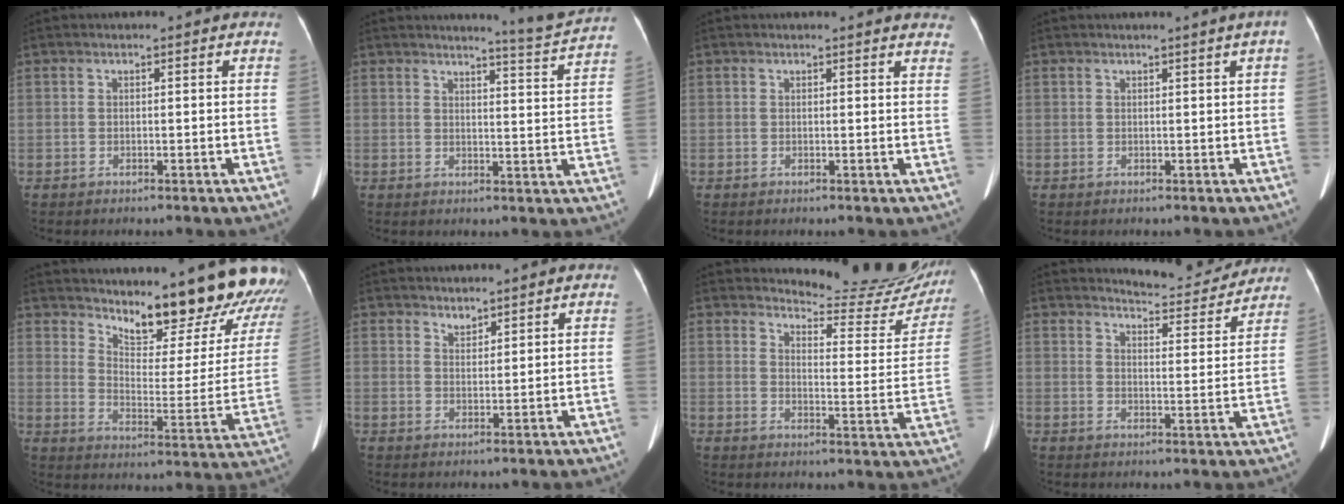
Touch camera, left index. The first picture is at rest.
{"total": 6.5, "force": [6.2, -1.9, 0.7], "torque": [-0.027, -0.063, 0.071]}
{"total": 9.3, "force": [8.9, 1.2, 2.5], "torque": [-0.001, -0.037, 0.067]}
{"total": 1.5, "force": [0.5, -0.6, 1.3], "torque": [-0.013, -0.017, 0.006]}
{"total": 23.2, "force": [21.0, 4.3, 8.9], "torque": [-0.116, -0.105, 0.257]}
{"total": 1.8, "force": [1.6, 0.8, 0.3], "torque": [-0.002, -0.007, 0.027]}
{"total": 15.8, "force": [15.3, 2.4, 3.2], "torque": [-0.025, -0.102, 0.161]}
{"total": 8.6, "force": [8.5, 0.9, 1.0], "torque": [-0.011, -0.032, 0.104]}